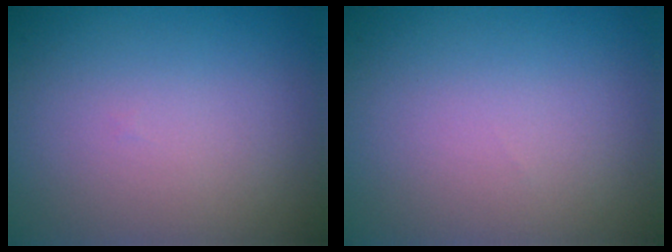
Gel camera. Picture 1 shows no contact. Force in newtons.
{"total": 0.0}